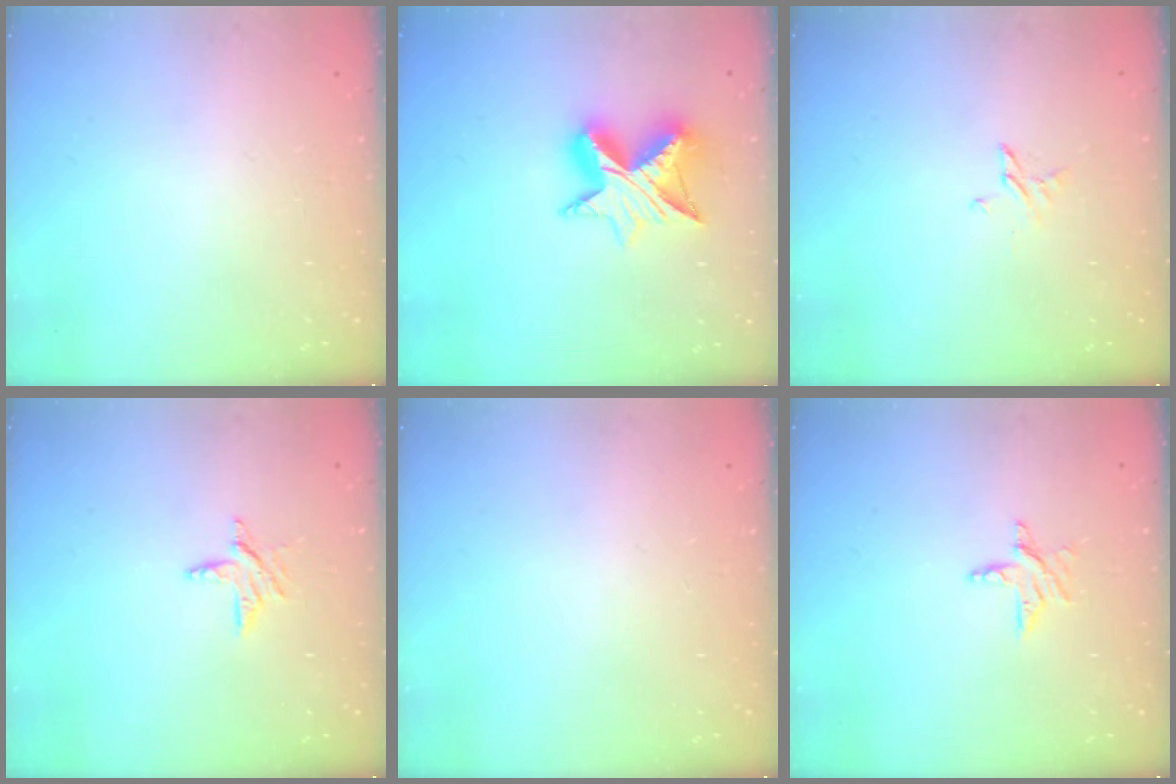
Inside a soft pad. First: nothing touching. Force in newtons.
{"total": 11.0, "press": 10.9, "slide": 0.7}
{"total": 2.6, "press": 2.6, "slide": 0.3}
{"total": 6.3, "press": 6.3, "slide": 0.3}
{"total": 0.0}
{"total": 5.5, "press": 5.5, "slide": 0.5}